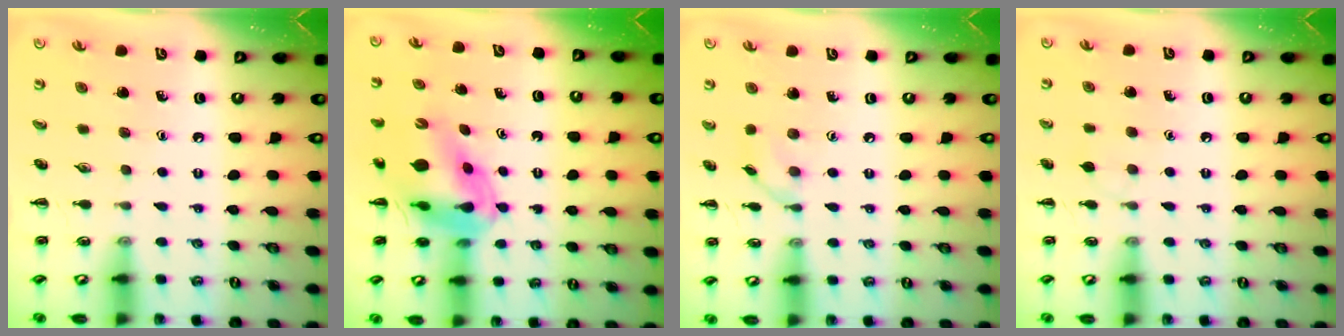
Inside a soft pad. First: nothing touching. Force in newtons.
{"total": 11.6, "press": 11.0, "slide": 3.6}
{"total": 5.1, "press": 4.6, "slide": 2.1}
{"total": 5.5, "press": 5.2, "slide": 1.6}